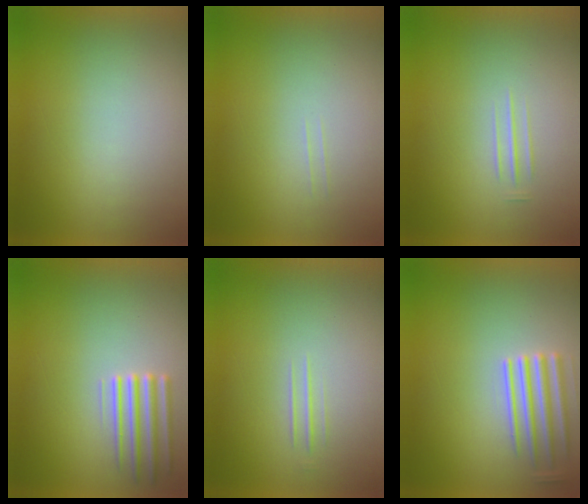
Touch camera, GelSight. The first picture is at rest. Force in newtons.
{"total": 1.0}
{"total": 1.4}
{"total": 2.3}
{"total": 1.2}
{"total": 4.2}